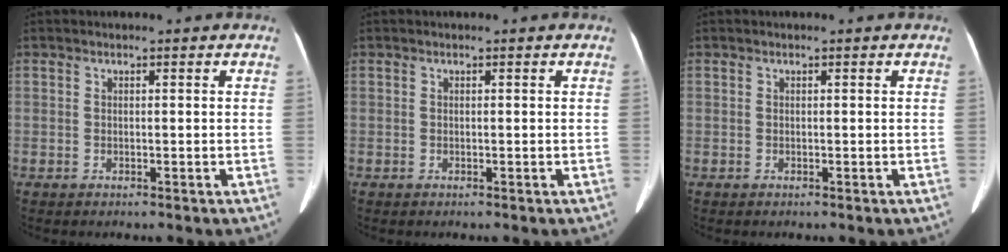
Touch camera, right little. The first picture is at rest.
{"total": 0.0}
{"total": 0.0}